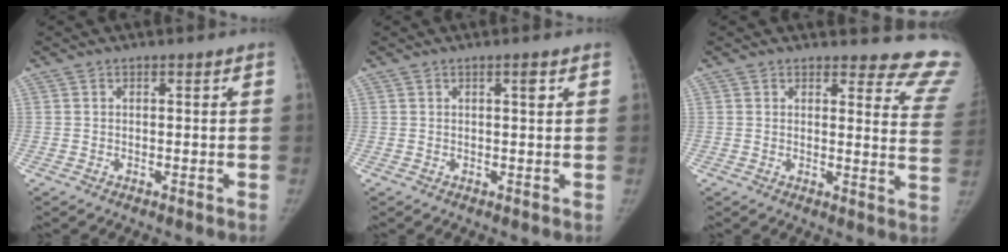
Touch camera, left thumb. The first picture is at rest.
{"total": 1.2, "force": [0.5, 0.3, 1.0], "torque": [-0.011, 0.000, 0.007]}
{"total": 12.7, "force": [12.3, 2.9, 0.5], "torque": [0.048, -0.140, 0.093]}